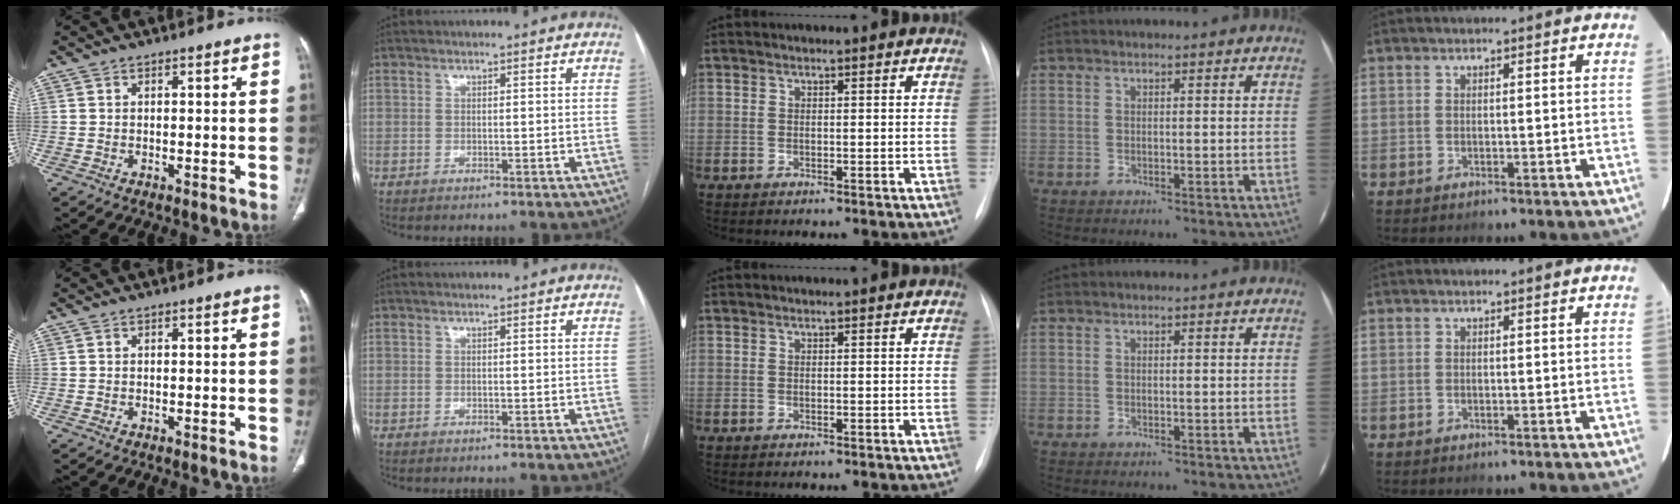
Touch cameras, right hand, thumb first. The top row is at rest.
{}